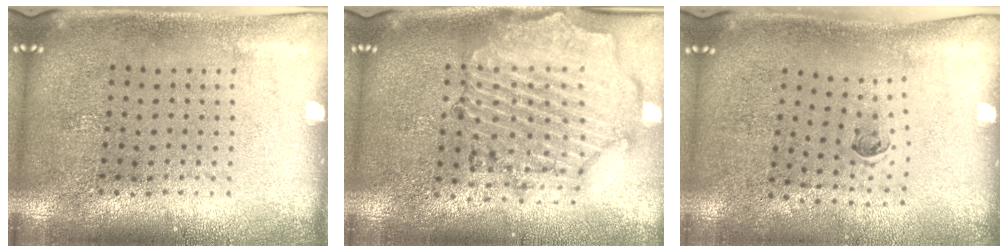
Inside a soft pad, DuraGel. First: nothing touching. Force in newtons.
{"total": 1.7, "press": 1.7, "slide": 0.3}
{"total": 0.5, "press": 0.3, "slide": 0.4}